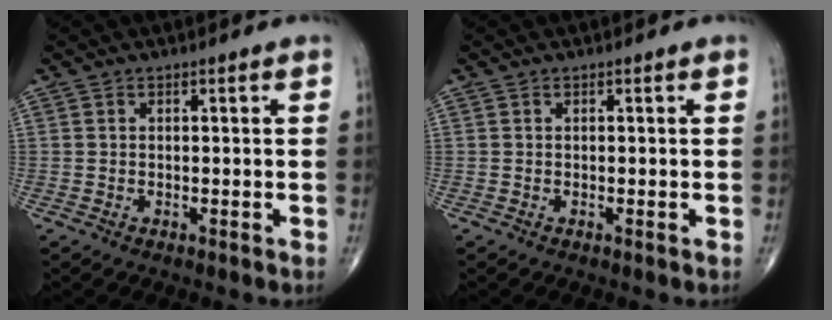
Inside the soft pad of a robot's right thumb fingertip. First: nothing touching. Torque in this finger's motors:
{"motor_torque": [2.10, 0.26, -0.07, -0.14, -0.03]}